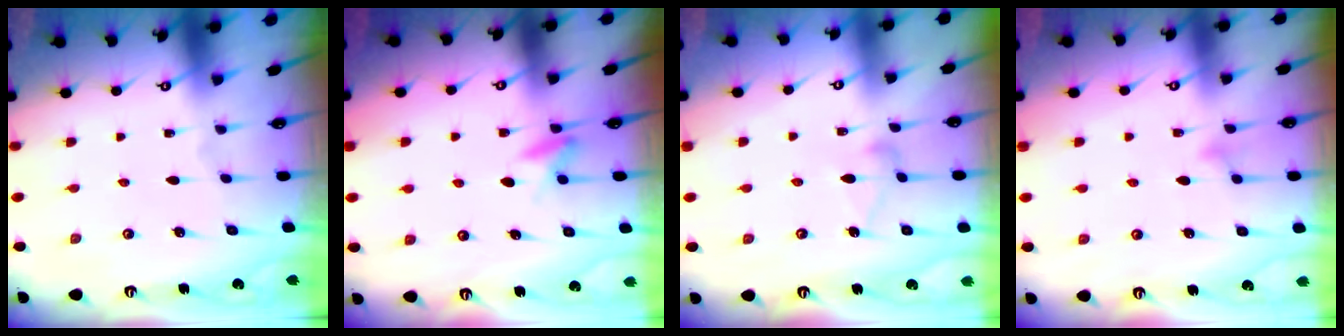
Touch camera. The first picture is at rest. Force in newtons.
{"total": 5.0, "press": 4.8, "slide": 1.6}
{"total": 7.5, "press": 7.5, "slide": 0.3}
{"total": 7.1, "press": 7.1, "slide": 0.5}